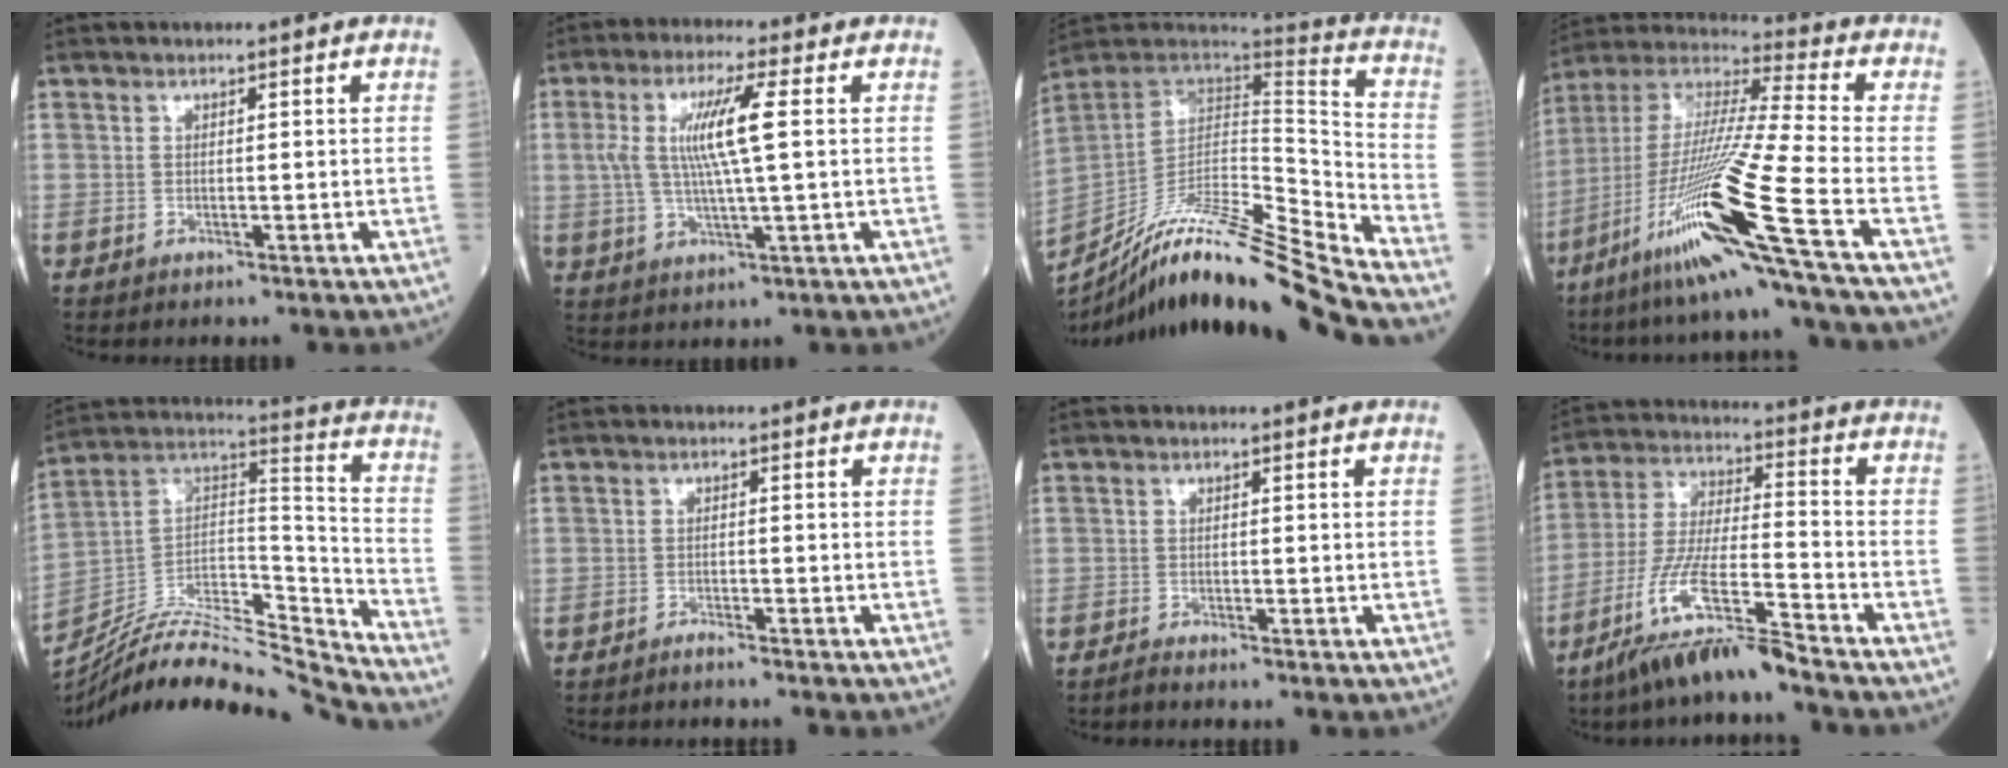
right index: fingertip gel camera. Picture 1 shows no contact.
{"total": 8.8, "force": [1.4, 0.3, 8.7], "torque": [-0.184, 0.006, 0.027]}
{"total": 24.1, "force": [-21.2, -2.1, 11.3], "torque": [-0.180, -0.018, -0.355]}
{"total": 21.1, "force": [-10.7, -2.3, 18.0], "torque": [-0.380, -0.038, -0.206]}
{"total": 21.7, "force": [-20.9, 0.5, 5.9], "torque": [-0.119, 0.034, -0.354]}
{"total": 2.0, "force": [-1.8, -0.4, 0.6], "torque": [-0.007, 0.003, -0.026]}
{"total": 1.0, "force": [-0.9, -0.2, 0.3], "torque": [-0.011, -0.002, -0.021]}
{"total": 12.4, "force": [-9.0, -0.1, 8.5], "torque": [-0.176, -0.028, -0.175]}